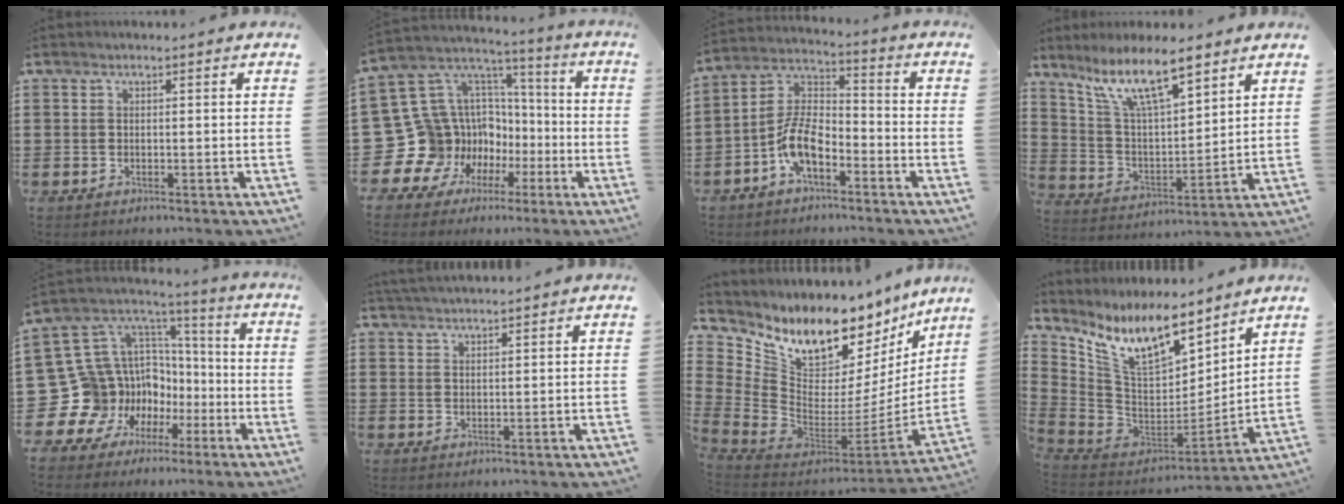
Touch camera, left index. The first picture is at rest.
{"total": 15.5, "force": [-5.1, 14.1, 3.9], "torque": [-0.149, -0.023, -0.046]}
{"total": 8.6, "force": [-4.7, 3.6, 6.3], "torque": [-0.155, -0.002, -0.097]}
{"total": 10.9, "force": [8.1, 2.5, 6.9], "torque": [-0.156, -0.024, 0.147]}
{"total": 14.8, "force": [-5.2, 13.4, 3.5], "torque": [-0.133, -0.028, -0.047]}
{"total": 2.5, "force": [2.5, -0.3, 0.3], "torque": [-0.011, -0.002, 0.049]}
{"total": 9.0, "force": [7.5, 3.9, 3.1], "torque": [-0.085, -0.092, 0.129]}
{"total": 12.8, "force": [9.0, 4.3, 8.1], "torque": [-0.188, -0.058, 0.159]}